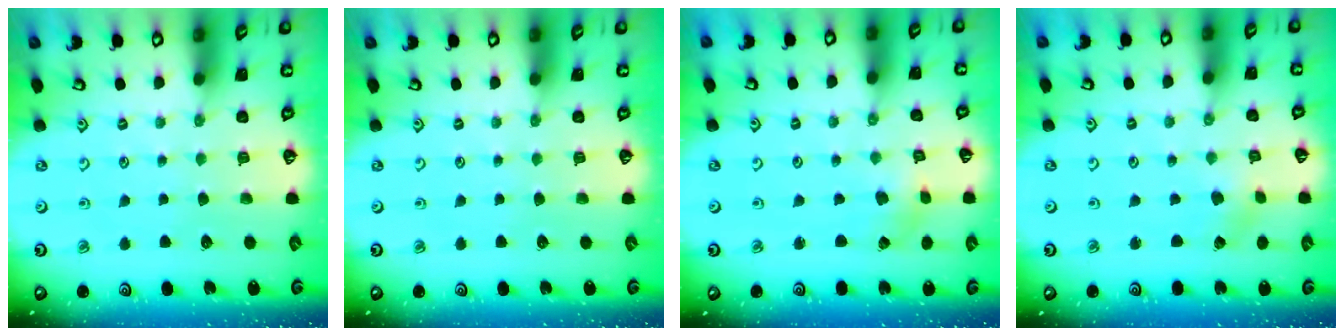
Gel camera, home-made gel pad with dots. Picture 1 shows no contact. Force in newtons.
{"total": 0.0}
{"total": 1.7, "press": 1.7, "slide": 0.3}
{"total": 1.4, "press": 1.4, "slide": 0.1}